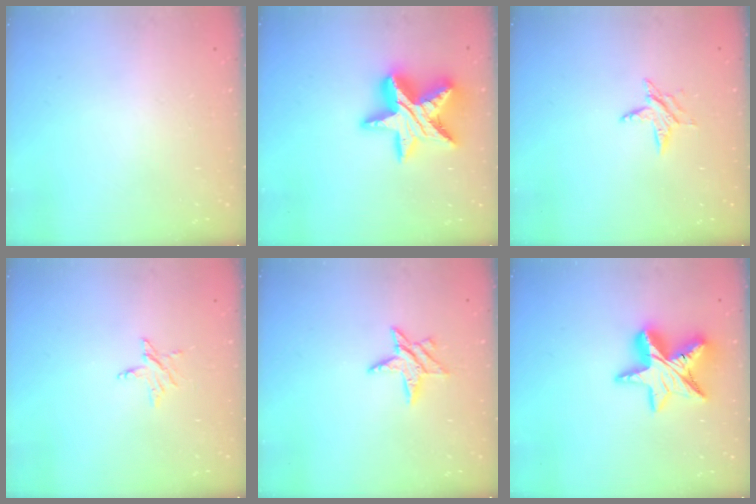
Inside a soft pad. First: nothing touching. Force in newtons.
{"total": 19.4, "press": 19.4, "slide": 1.2}
{"total": 4.6, "press": 4.6, "slide": 0.6}
{"total": 3.4, "press": 3.4, "slide": 0.2}
{"total": 6.7, "press": 6.7, "slide": 0.2}
{"total": 14.1, "press": 14.1, "slide": 1.4}